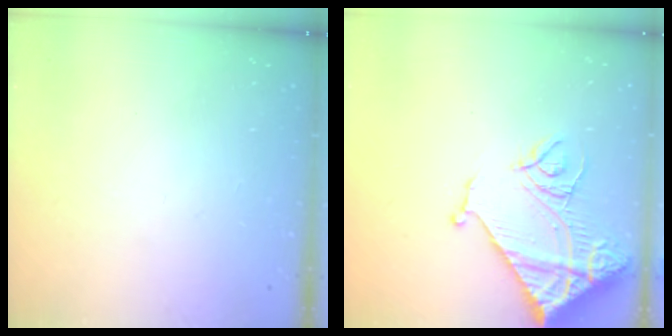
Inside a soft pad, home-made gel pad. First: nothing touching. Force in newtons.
{"total": 16.9, "press": 16.9, "slide": 1.6}